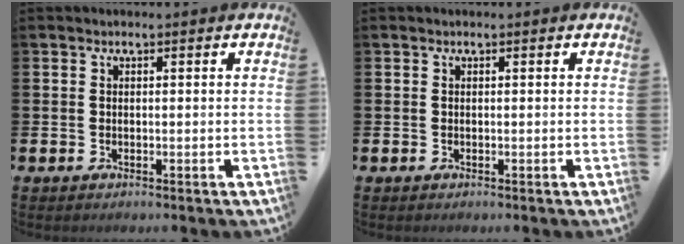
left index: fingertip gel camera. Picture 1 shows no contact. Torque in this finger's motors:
{"motor_torque": [-0.02, 0.02, 0.01, 0.00]}